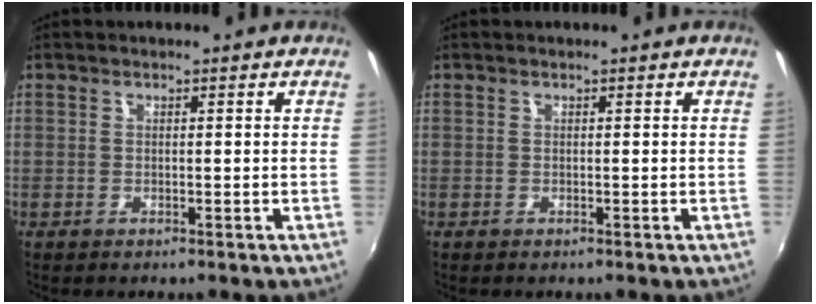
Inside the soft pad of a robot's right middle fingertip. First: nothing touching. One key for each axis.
{"total": 0.0}